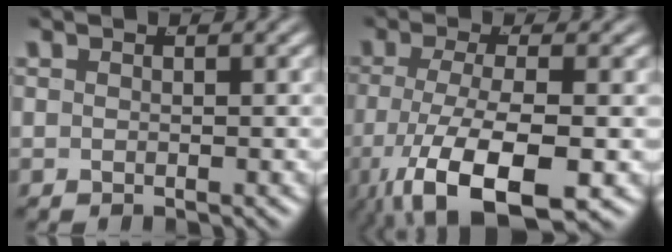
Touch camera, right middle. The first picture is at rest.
{"total": 9.0, "force": [-4.2, 3.9, 7.0], "torque": [-0.144, -0.037, -0.039]}